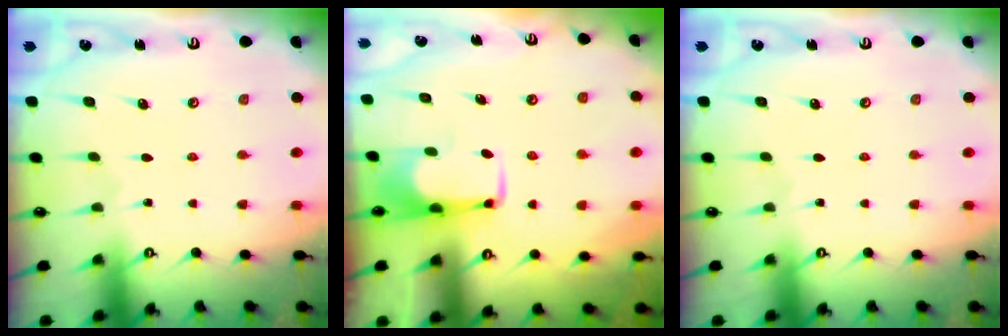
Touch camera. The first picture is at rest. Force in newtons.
{"total": 2.0, "press": 2.0, "slide": 0.4}
{"total": 0.0}